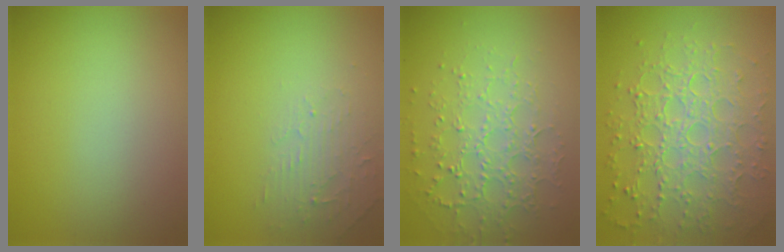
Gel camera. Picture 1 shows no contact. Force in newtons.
{"total": 2.4, "press": 2.3, "slide": 0.5}
{"total": 4.8, "press": 3.5, "slide": 3.2}
{"total": 7.7, "press": 5.5, "slide": 5.4}